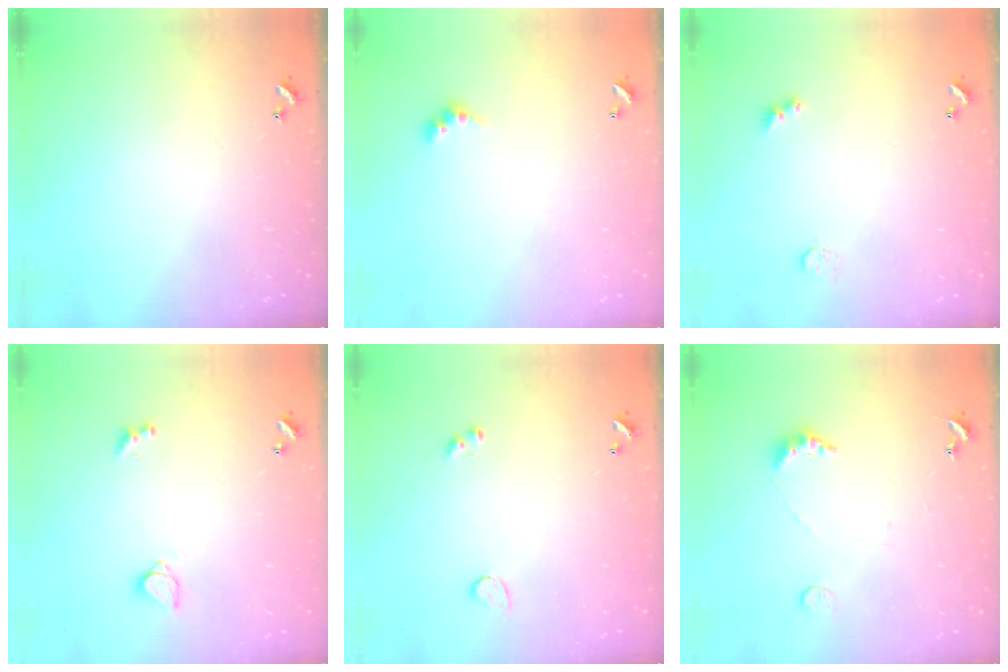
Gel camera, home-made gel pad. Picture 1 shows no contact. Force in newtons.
{"total": 2.4, "press": 2.4, "slide": 0.5}
{"total": 2.9, "press": 2.8, "slide": 0.7}
{"total": 4.3, "press": 4.2, "slide": 0.8}
{"total": 1.9, "press": 1.5, "slide": 1.1}
{"total": 3.8, "press": 3.8, "slide": 0.7}